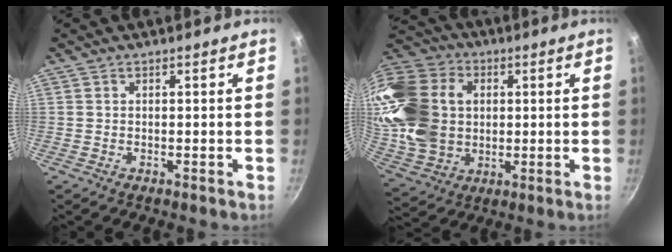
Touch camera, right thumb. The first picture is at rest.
{"total": 22.2, "force": [3.0, 17.3, 13.6], "torque": [-0.257, 0.015, 0.067]}